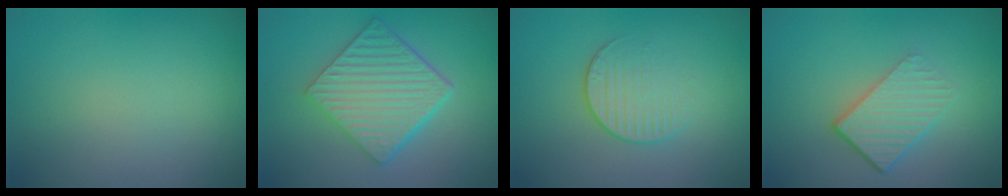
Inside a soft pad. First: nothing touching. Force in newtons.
{"total": 6.5, "press": 4.5, "slide": 4.7}
{"total": 2.0, "press": 1.4, "slide": 1.4}
{"total": 3.4, "press": 2.6, "slide": 2.1}